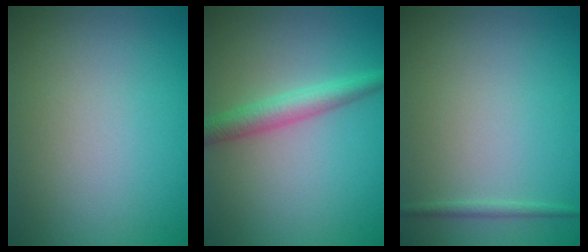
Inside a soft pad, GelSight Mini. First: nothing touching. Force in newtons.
{"total": 3.0, "press": 3.0, "slide": 0.1}
{"total": 0.8, "press": 0.8, "slide": 0.1}